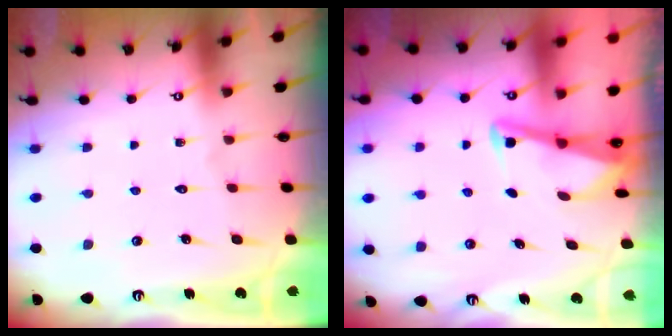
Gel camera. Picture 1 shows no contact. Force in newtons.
{"total": 3.4, "press": 3.4, "slide": 0.3}